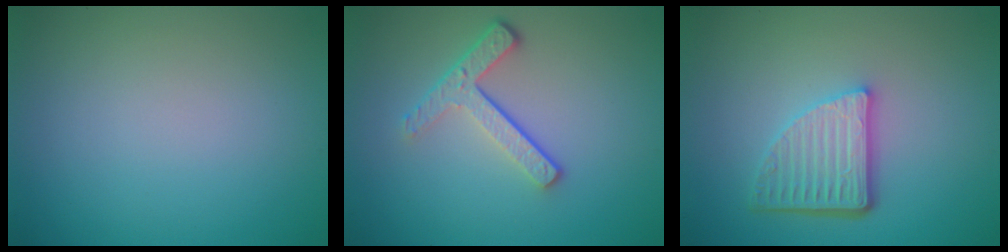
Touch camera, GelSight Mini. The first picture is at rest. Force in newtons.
{"total": 3.7, "press": 2.7, "slide": 2.5}
{"total": 4.9, "press": 3.5, "slide": 3.4}